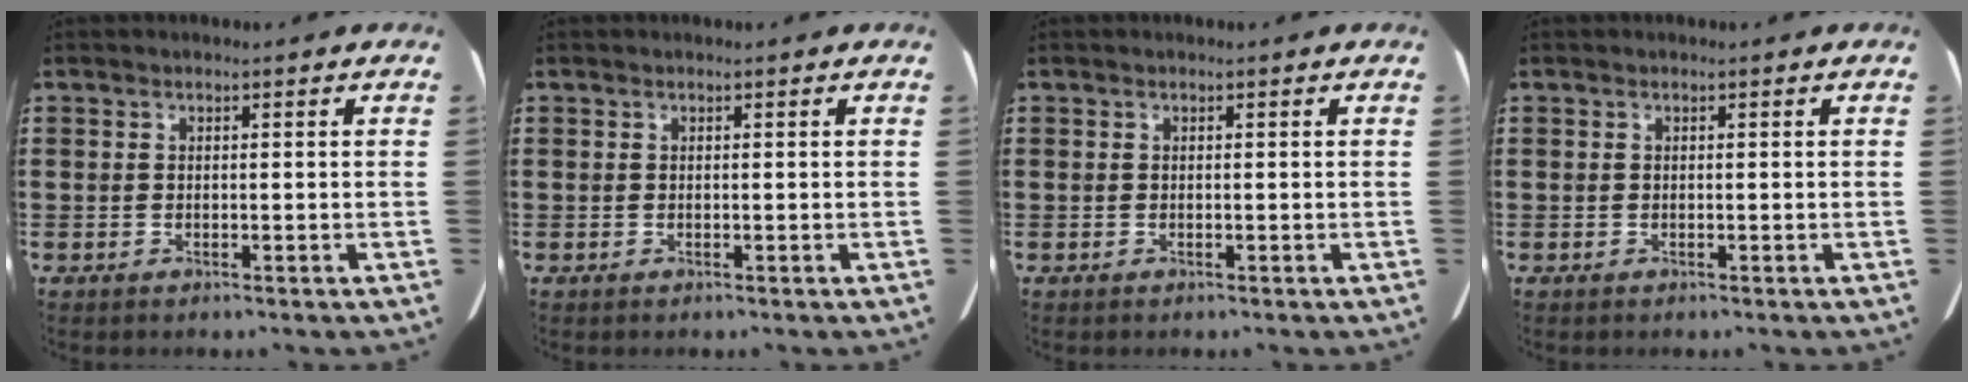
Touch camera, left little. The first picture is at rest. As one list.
[{"total": 0.0}, {"total": 0.0}, {"total": 0.0}]